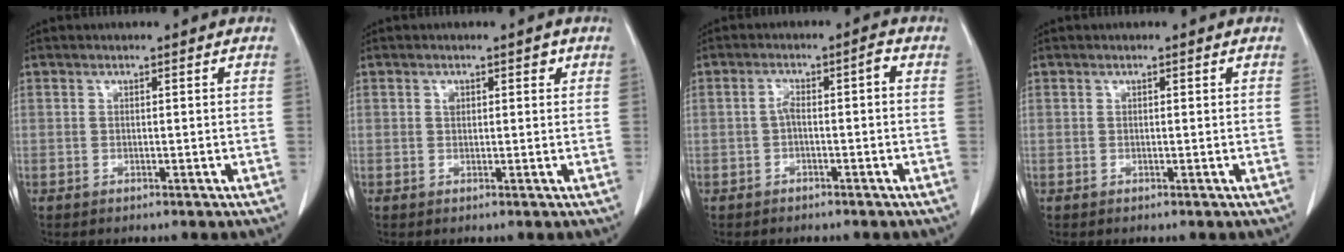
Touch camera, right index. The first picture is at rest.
{"total": 1.6, "force": [0.7, 1.1, 0.9], "torque": [-0.007, 0.006, 0.012]}
{"total": 3.1, "force": [-0.4, 0.8, 2.9], "torque": [-0.051, 0.021, -0.004]}
{"total": 0.0}